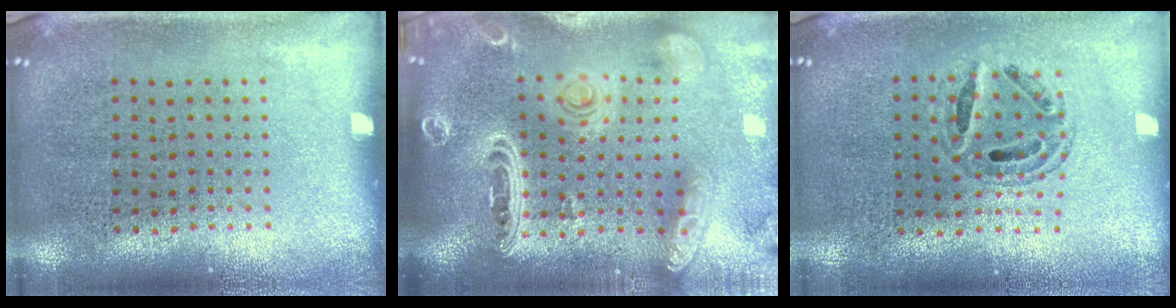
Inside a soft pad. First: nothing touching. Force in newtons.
{"total": 3.7, "press": 2.9, "slide": 2.2}
{"total": 0.7, "press": 0.7, "slide": 0.2}